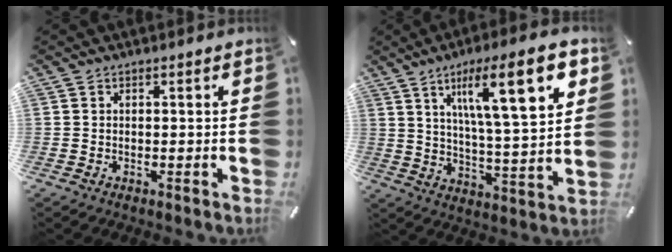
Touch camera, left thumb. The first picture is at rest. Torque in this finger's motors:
{"motor_torque": [2.30, 2.71, 1.48, -1.29, 0.18]}